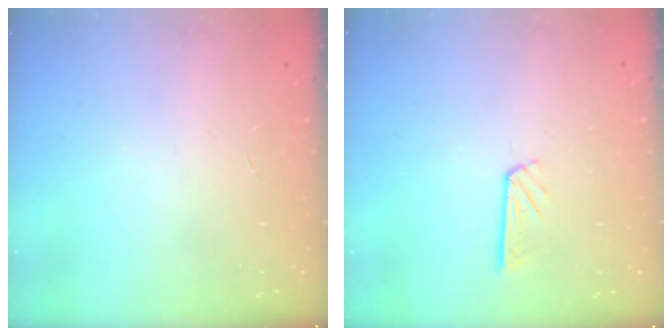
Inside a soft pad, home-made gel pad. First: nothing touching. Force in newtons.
{"total": 6.6, "press": 6.6, "slide": 0.2}